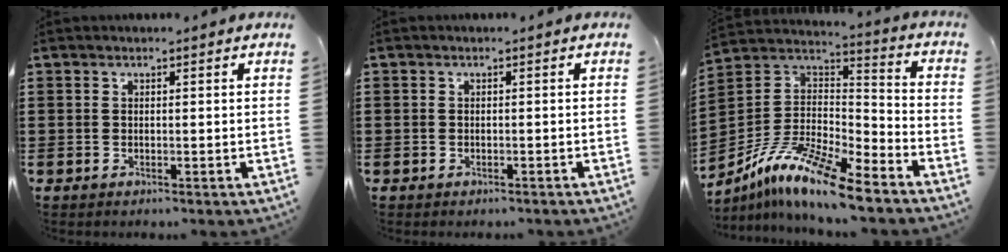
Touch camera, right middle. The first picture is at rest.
{"total": 0.6, "force": [-0.5, 0.4, 0.1], "torque": [-0.002, 0.000, -0.010]}
{"total": 11.3, "force": [-9.3, 1.0, 6.4], "torque": [-0.140, 0.007, -0.193]}